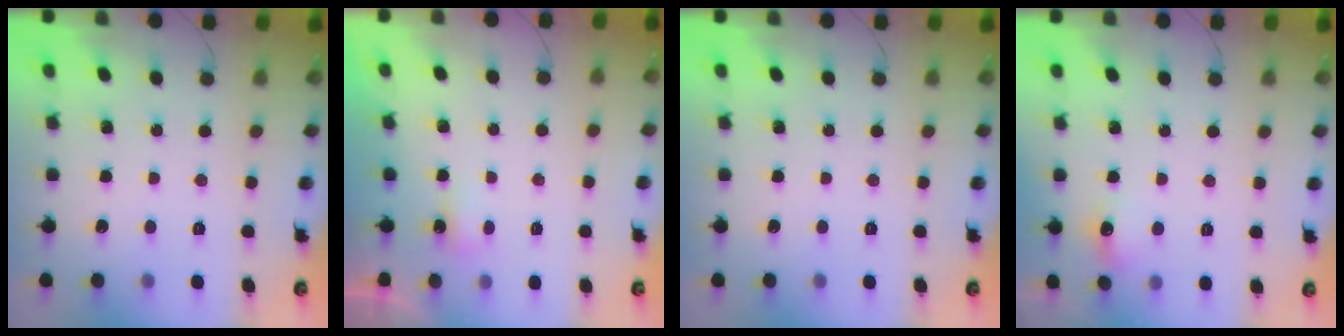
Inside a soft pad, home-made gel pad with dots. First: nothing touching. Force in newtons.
{"total": 2.3, "press": 2.1, "slide": 0.8}
{"total": 0.0}
{"total": 6.8, "press": 6.6, "slide": 1.3}